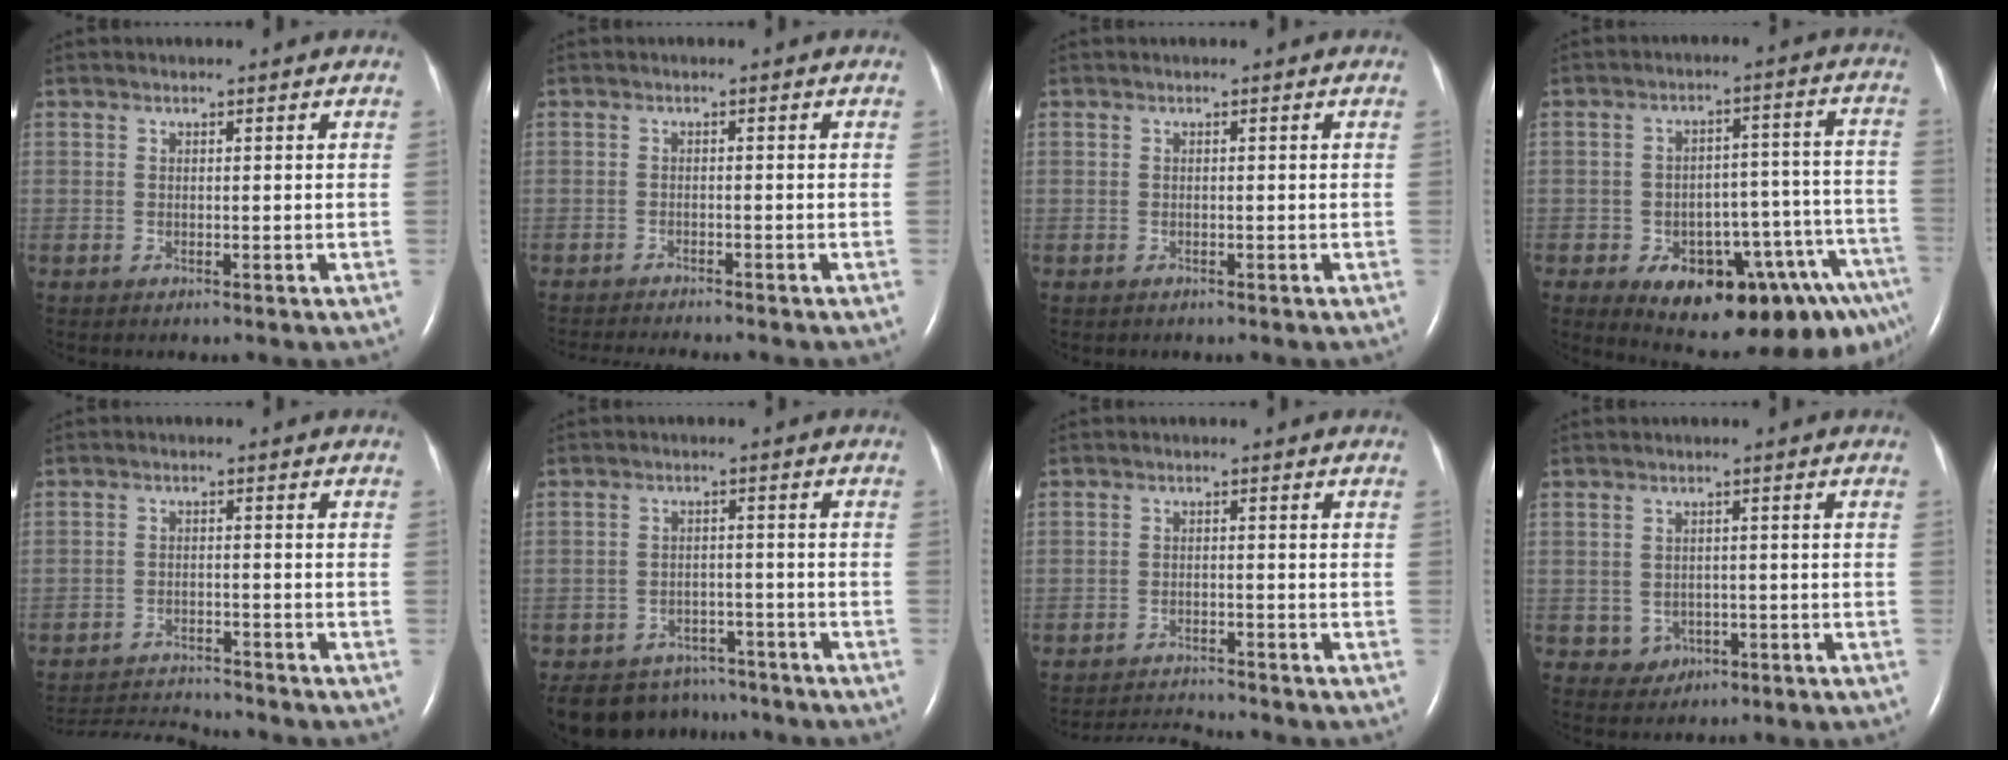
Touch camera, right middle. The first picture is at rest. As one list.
[{"total": 8.1, "force": [-7.5, 0.5, 3.1], "torque": [-0.041, -0.014, -0.110]}, {"total": 0.0}, {"total": 19.0, "force": [-11.0, 7.0, 13.9], "torque": [-0.128, 0.042, -0.146]}, {"total": 8.2, "force": [-8.1, -0.2, 0.9], "torque": [-0.020, -0.005, -0.136]}, {"total": 10.6, "force": [-9.3, 4.9, 1.3], "torque": [-0.028, 0.008, -0.123]}, {"total": 5.1, "force": [-5.1, -0.5, 0.1], "torque": [-0.008, -0.013, -0.086]}, {"total": 3.0, "force": [-0.9, 2.8, 0.8], "torque": [-0.008, 0.007, 0.000]}]